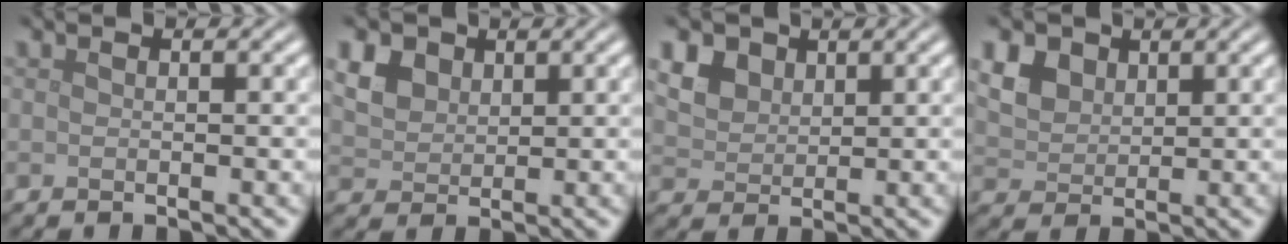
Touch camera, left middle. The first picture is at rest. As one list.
[{"total": 5.5, "force": [3.0, 3.8, 2.6], "torque": [-0.091, 0.009, 0.059]}, {"total": 5.6, "force": [3.1, 3.8, 2.5], "torque": [-0.088, 0.008, 0.062]}, {"total": 5.8, "force": [3.1, 4.0, 2.7], "torque": [-0.097, 0.010, 0.062]}]